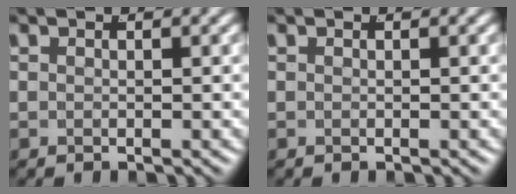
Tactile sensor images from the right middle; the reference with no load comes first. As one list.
[{"total": 0.0}]